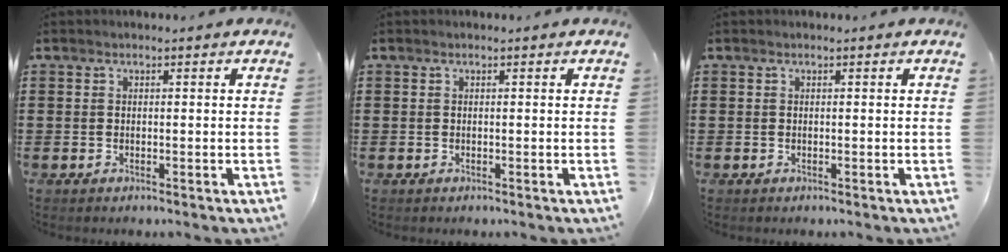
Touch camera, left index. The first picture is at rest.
{"total": 0.0}
{"total": 0.0}